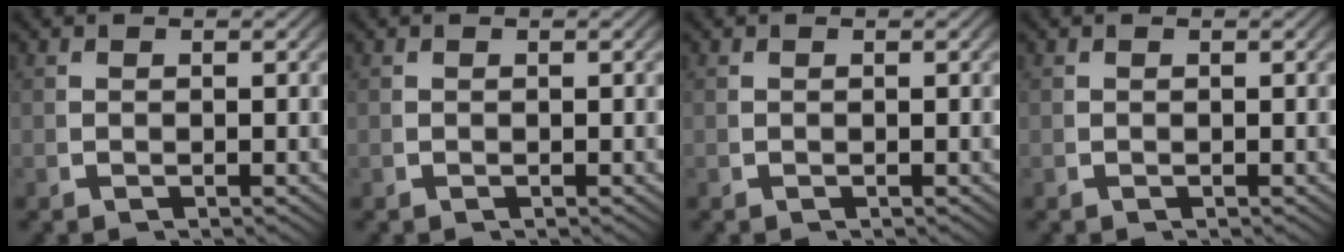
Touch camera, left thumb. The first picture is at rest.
{"total": 0.0}
{"total": 0.0}
{"total": 0.0}